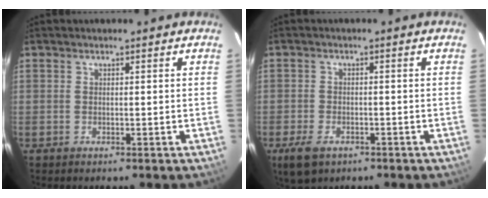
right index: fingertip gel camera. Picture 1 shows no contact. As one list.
[{"total": 5.9, "force": [-3.4, 3.4, 3.4], "torque": [-0.084, -0.014, -0.060]}]